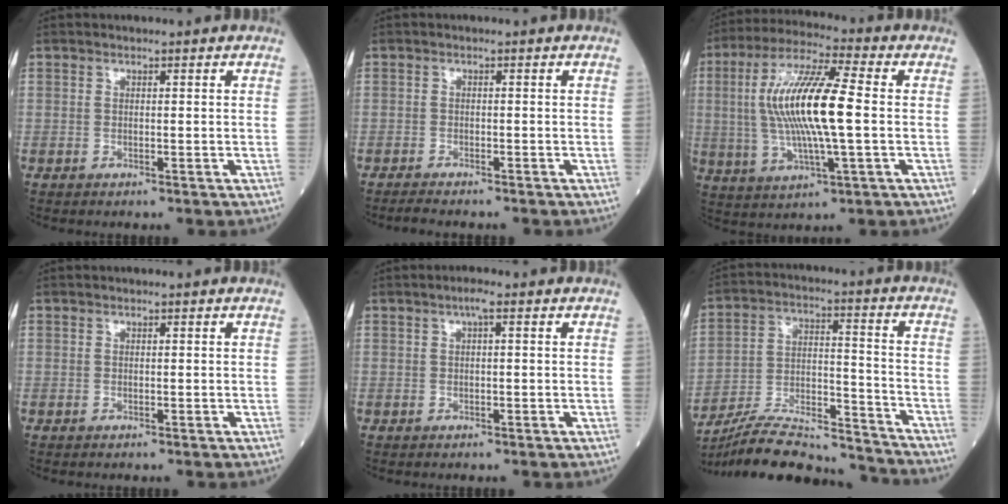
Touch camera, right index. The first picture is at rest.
{"total": 2.8, "force": [-2.6, 0.3, 1.1], "torque": [-0.024, -0.008, -0.038]}
{"total": 14.9, "force": [0.4, 2.0, 14.7], "torque": [-0.298, 0.009, 0.005]}
{"total": 0.0}
{"total": 1.4, "force": [0.5, 0.1, 1.3], "torque": [-0.023, 0.003, 0.006]}
{"total": 19.7, "force": [-18.5, 2.3, 6.4], "torque": [-0.133, 0.008, -0.301]}